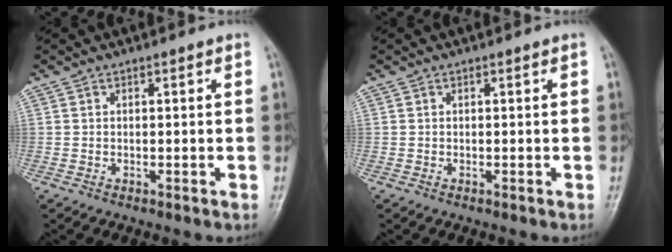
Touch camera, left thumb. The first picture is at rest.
{"total": 0.0}